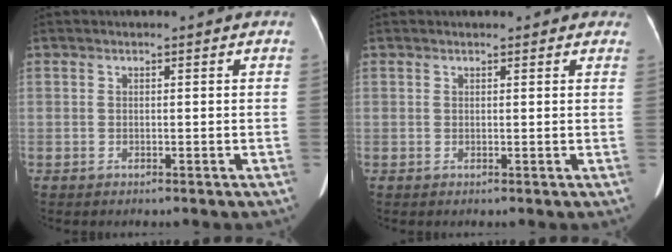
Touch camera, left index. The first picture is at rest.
{"total": 3.7, "force": [3.0, 1.4, 1.5], "torque": [-0.007, 0.017, 0.025]}